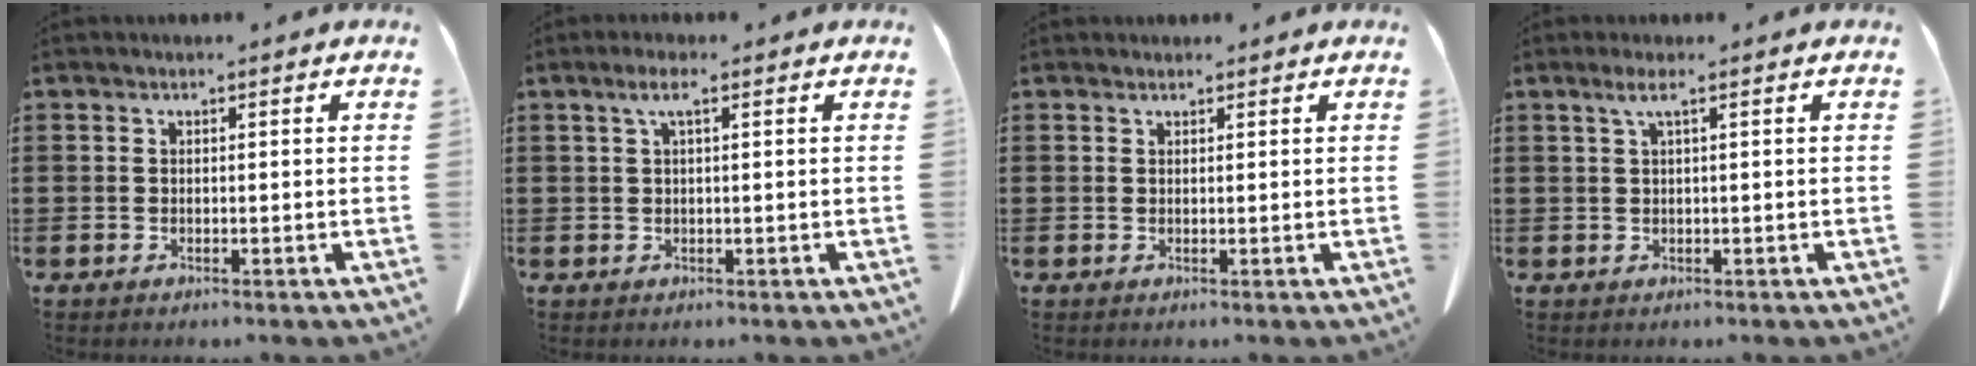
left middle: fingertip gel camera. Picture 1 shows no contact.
{"total": 2.5, "force": [0.9, 0.5, 2.2], "torque": [-0.046, 0.004, 0.015]}
{"total": 1.0, "force": [0.9, 0.3, 0.1], "torque": [-0.004, -0.002, 0.020]}
{"total": 1.9, "force": [0.7, 0.0, 1.8], "torque": [-0.037, -0.002, 0.013]}